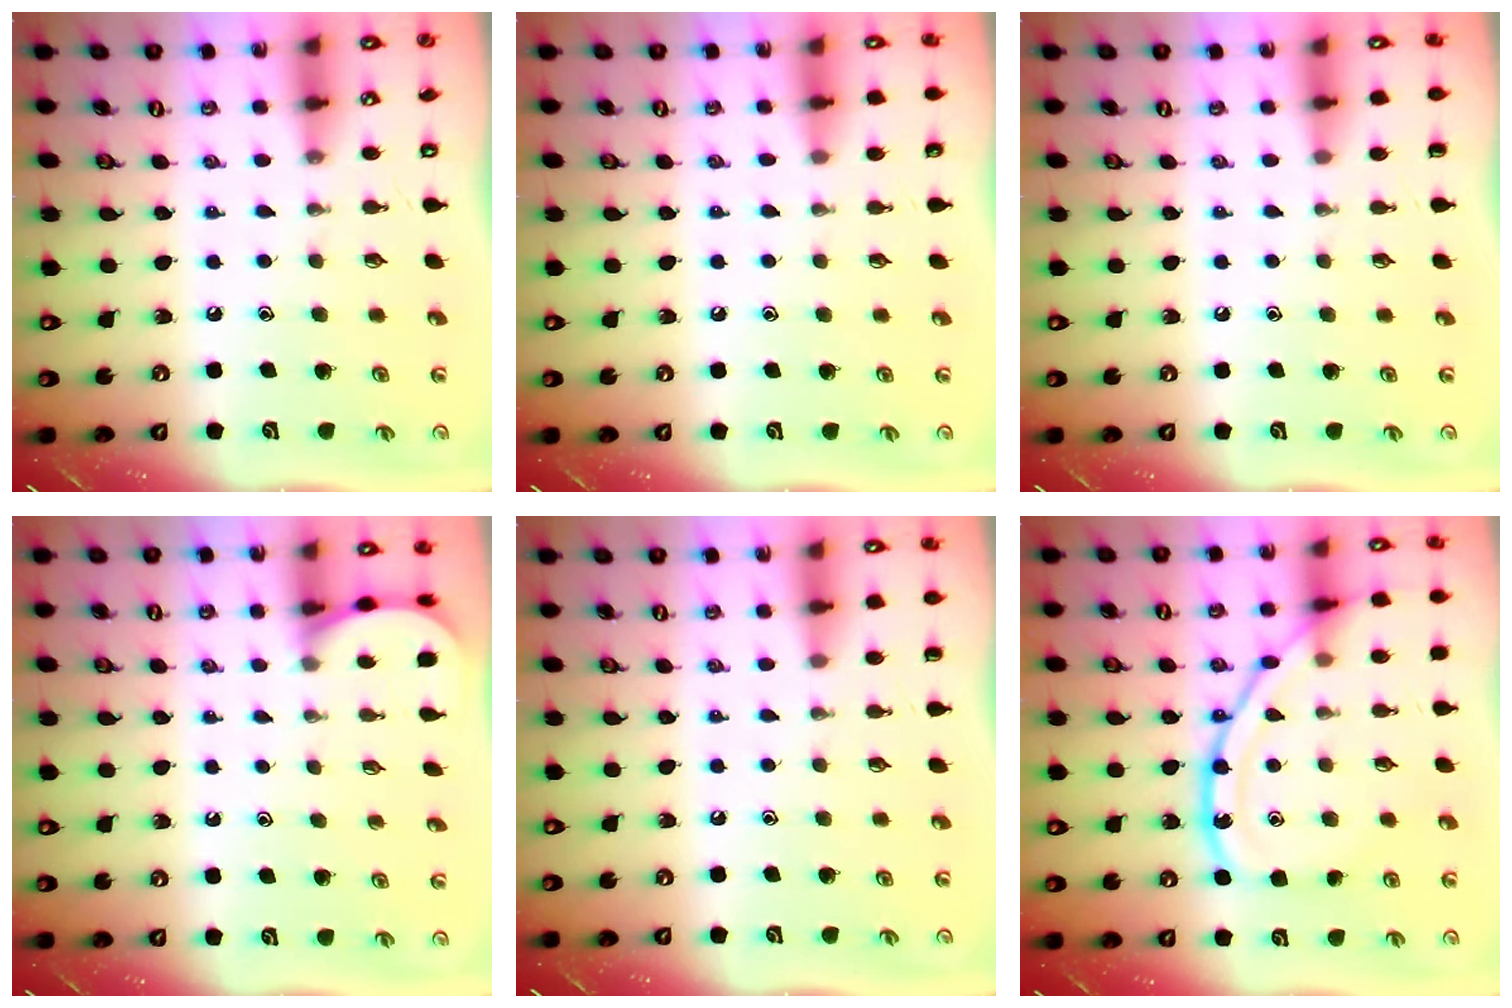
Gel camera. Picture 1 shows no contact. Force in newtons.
{"total": 3.6, "press": 3.6, "slide": 0.6}
{"total": 0.0}
{"total": 1.4, "press": 1.4, "slide": 0.1}
{"total": 0.0}
{"total": 15.9, "press": 15.9, "slide": 1.5}